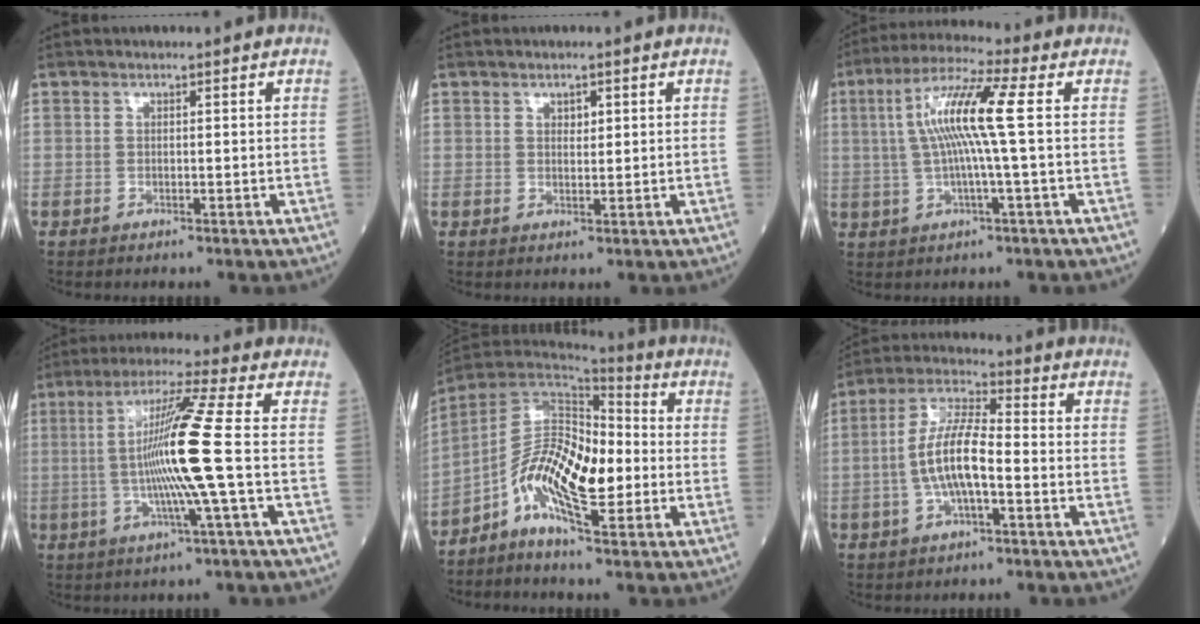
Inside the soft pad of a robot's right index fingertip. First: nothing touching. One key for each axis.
{"total": 1.4, "fx": 0.7, "fy": 0.8, "fz": 1.0, "tx": -0.017, "ty": -0.003, "tz": 0.012}
{"total": 10.4, "fx": 1.2, "fy": -0.6, "fz": 10.3, "tx": -0.205, "ty": 0.017, "tz": 0.019}
{"total": 12.2, "fx": -0.8, "fy": -2.0, "fz": 12.0, "tx": -0.233, "ty": -0.006, "tz": -0.018}
{"total": 12.3, "fx": -2.9, "fy": 3.6, "fz": 11.4, "tx": -0.222, "ty": 0.012, "tz": -0.061}
{"total": 9.5, "fx": -1.7, "fy": 2.5, "fz": 9.0, "tx": -0.191, "ty": 0.013, "tz": -0.036}